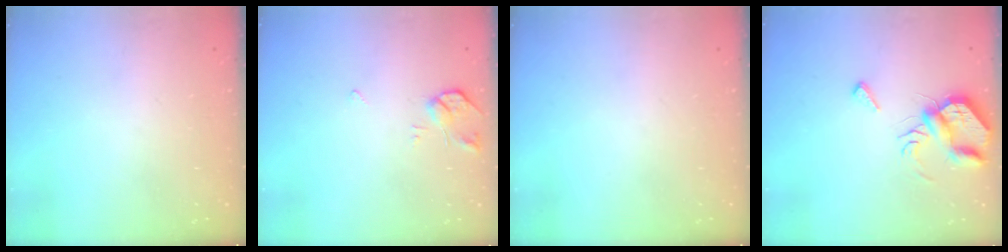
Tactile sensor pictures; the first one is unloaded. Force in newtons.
{"total": 4.8, "press": 4.8, "slide": 0.7}
{"total": 0.0}
{"total": 8.0, "press": 7.9, "slide": 0.8}